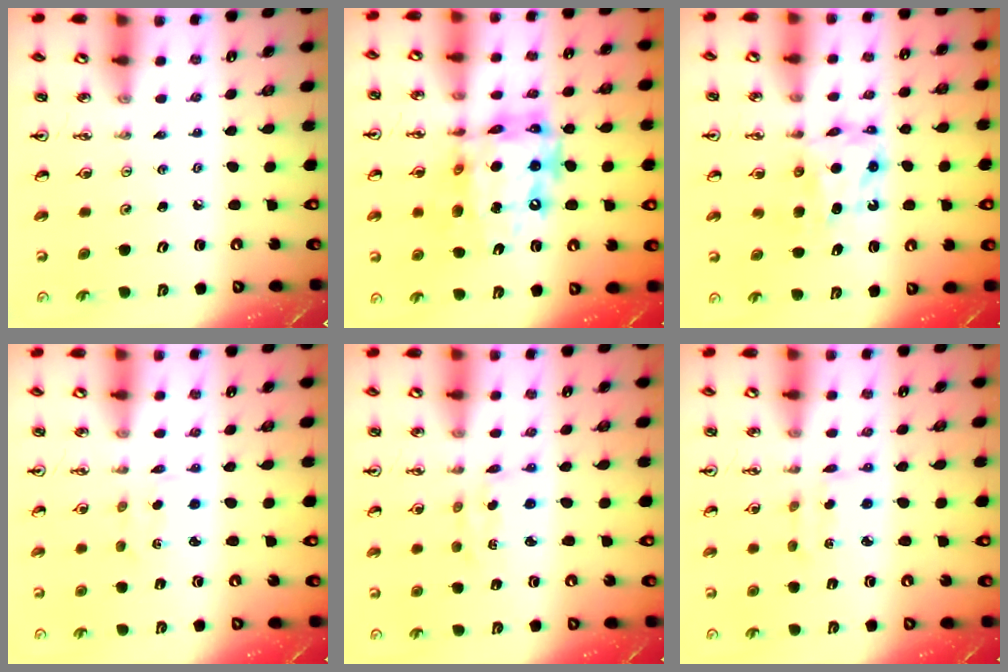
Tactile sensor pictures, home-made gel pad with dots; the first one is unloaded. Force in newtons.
{"total": 17.7, "press": 17.5, "slide": 2.3}
{"total": 6.7, "press": 6.7, "slide": 0.4}
{"total": 2.1, "press": 2.0, "slide": 0.6}
{"total": 2.5, "press": 2.5, "slide": 0.3}
{"total": 2.5, "press": 2.5, "slide": 0.1}